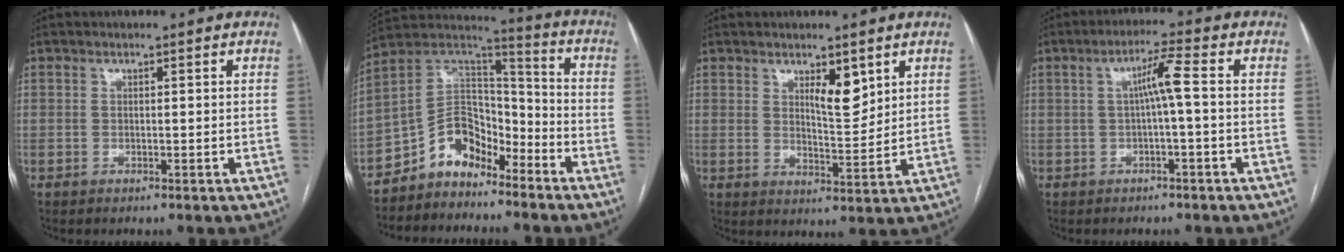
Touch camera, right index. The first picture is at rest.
{"total": 10.2, "force": [-7.4, 5.6, 4.3], "torque": [-0.076, 0.051, -0.141]}
{"total": 5.1, "force": [2.8, 1.5, 4.0], "torque": [-0.069, -0.008, 0.051]}
{"total": 4.5, "force": [0.1, -0.3, 4.4], "torque": [-0.077, 0.014, 0.005]}